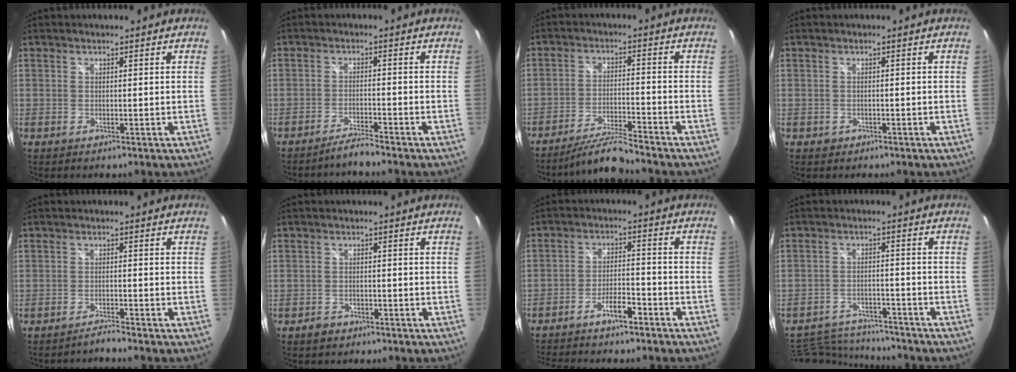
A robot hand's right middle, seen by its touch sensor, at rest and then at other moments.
{"total": 3.3, "force": [-3.1, -0.6, 0.9], "torque": [-0.034, -0.001, -0.061]}
{"total": 7.6, "force": [-7.0, -1.0, 2.6], "torque": [-0.068, 0.002, -0.129]}
{"total": 1.3, "force": [-0.6, 1.1, 0.3], "torque": [-0.007, -0.002, -0.007]}
{"total": 1.9, "force": [-1.8, -0.4, 0.2], "torque": [-0.009, -0.003, -0.036]}
{"total": 2.5, "force": [-1.7, 1.7, 0.5], "torque": [-0.015, 0.000, -0.027]}
{"total": 7.8, "force": [-6.4, 1.5, 4.1], "torque": [-0.087, 0.011, -0.107]}
{"total": 14.1, "force": [-12.8, 4.2, 4.1], "torque": [-0.109, 0.007, -0.192]}